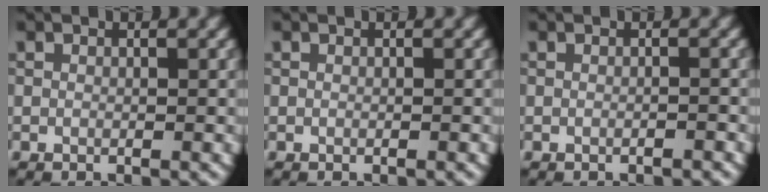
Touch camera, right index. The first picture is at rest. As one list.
[{"total": 0.0}, {"total": 0.7, "force": [-0.6, 0.1, 0.4], "torque": [-0.005, 0.003, -0.013]}]